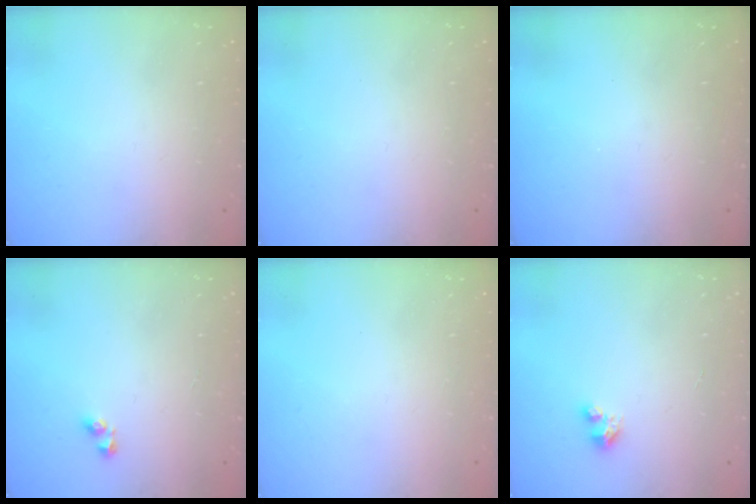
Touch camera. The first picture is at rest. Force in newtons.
{"total": 0.0}
{"total": 0.0}
{"total": 2.6, "press": 2.6, "slide": 0.2}
{"total": 0.0}
{"total": 2.8, "press": 2.8, "slide": 0.3}